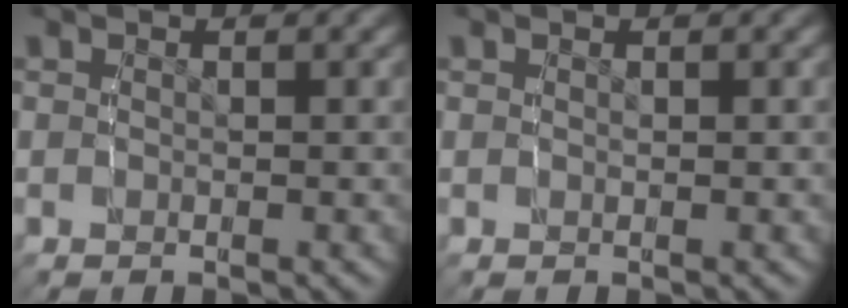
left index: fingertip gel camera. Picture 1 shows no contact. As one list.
[{"total": 0.0}]